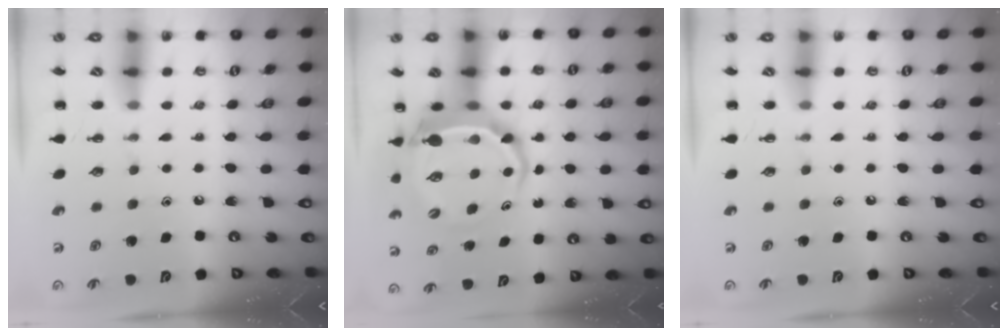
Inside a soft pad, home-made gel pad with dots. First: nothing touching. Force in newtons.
{"total": 7.2, "press": 7.1, "slide": 1.2}
{"total": 0.0}